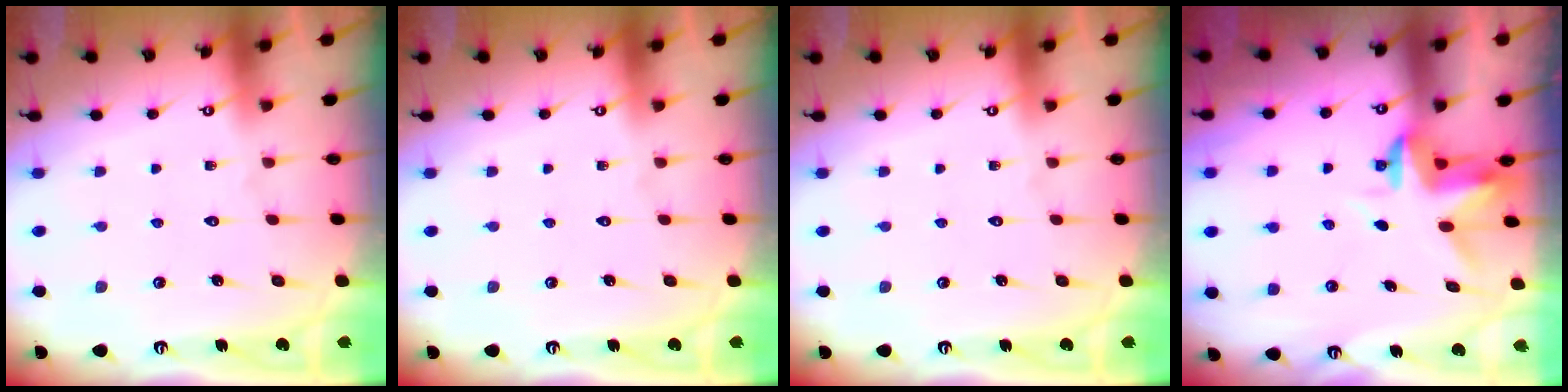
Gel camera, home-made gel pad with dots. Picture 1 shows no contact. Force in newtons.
{"total": 0.0}
{"total": 0.0}
{"total": 3.4, "press": 3.4, "slide": 0.4}